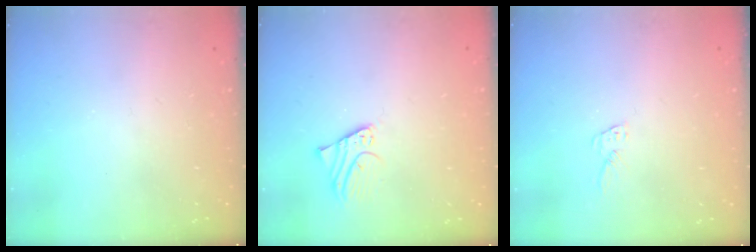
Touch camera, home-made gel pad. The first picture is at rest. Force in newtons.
{"total": 1.7, "press": 1.7, "slide": 0.1}
{"total": 5.2, "press": 5.2, "slide": 0.2}